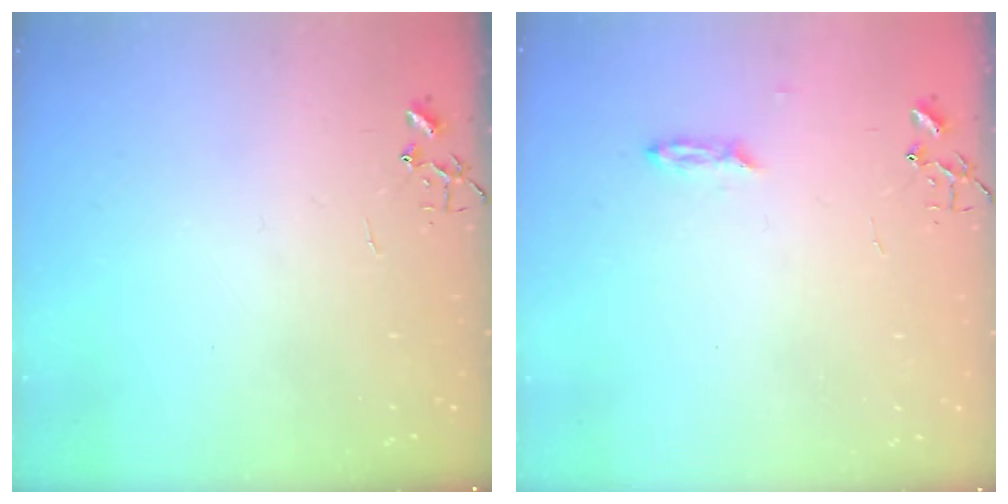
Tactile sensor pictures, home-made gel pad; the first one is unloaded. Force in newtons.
{"total": 2.3, "press": 2.2, "slide": 0.4}